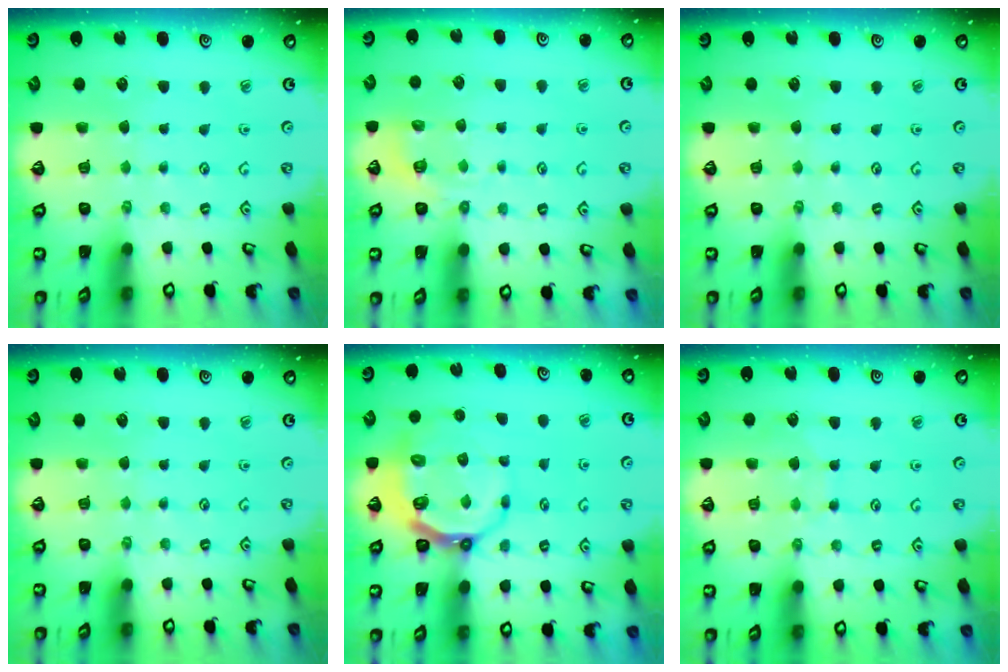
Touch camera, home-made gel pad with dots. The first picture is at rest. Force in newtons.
{"total": 3.8, "press": 3.4, "slide": 1.7}
{"total": 0.0}
{"total": 0.0}
{"total": 10.0, "press": 9.2, "slide": 3.8}
{"total": 6.2, "press": 6.2, "slide": 0.3}